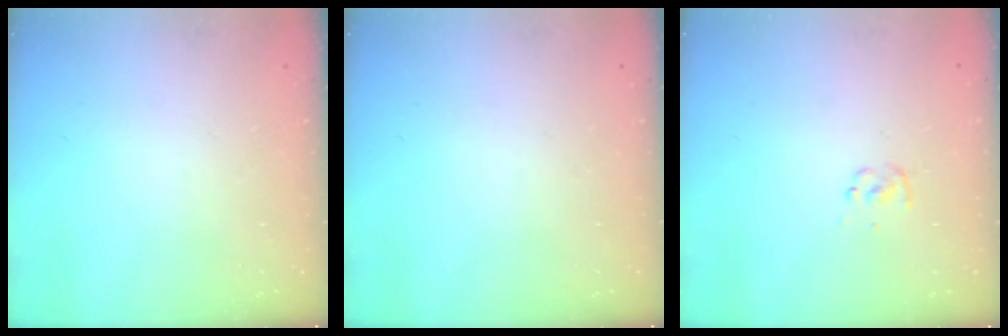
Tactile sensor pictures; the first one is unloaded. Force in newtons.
{"total": 0.0}
{"total": 1.2, "press": 1.2, "slide": 0.3}